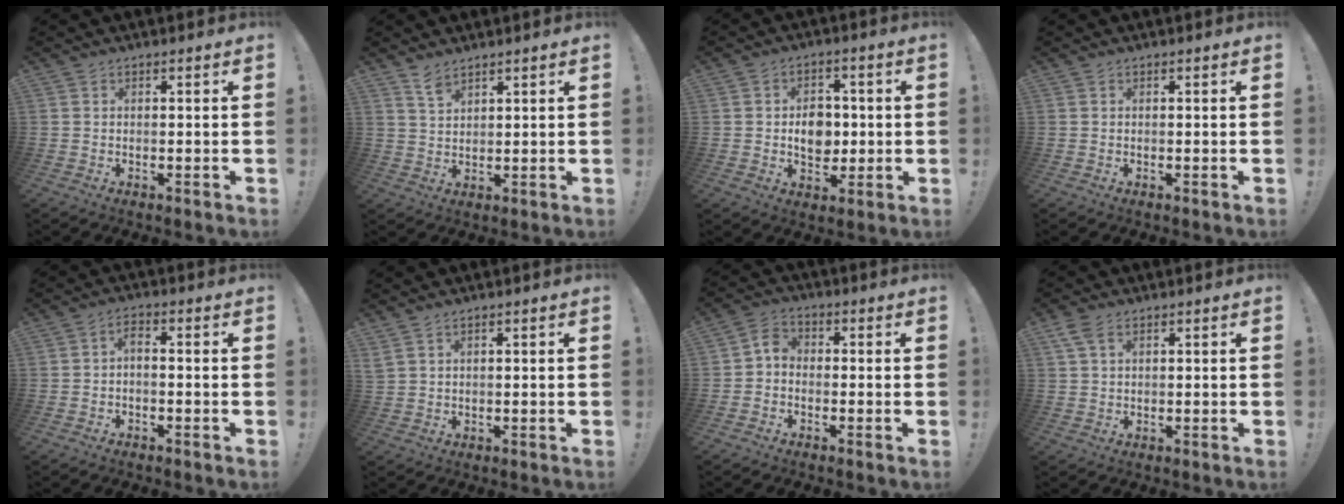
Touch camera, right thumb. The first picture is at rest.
{"total": 4.8, "force": [3.8, 2.0, 1.9], "torque": [-0.032, -0.026, 0.072]}
{"total": 8.6, "force": [-0.3, 6.9, 5.1], "torque": [-0.069, 0.006, -0.004]}
{"total": 0.0}
{"total": 2.6, "force": [-1.4, 0.7, 2.0], "torque": [-0.045, 0.007, -0.028]}
{"total": 2.3, "force": [1.5, 1.0, 1.4], "torque": [-0.029, -0.001, 0.030]}
{"total": 3.9, "force": [-1.7, 2.8, 2.1], "torque": [-0.042, 0.013, -0.032]}
{"total": 4.2, "force": [2.2, 2.2, 2.9], "torque": [-0.052, -0.007, 0.041]}